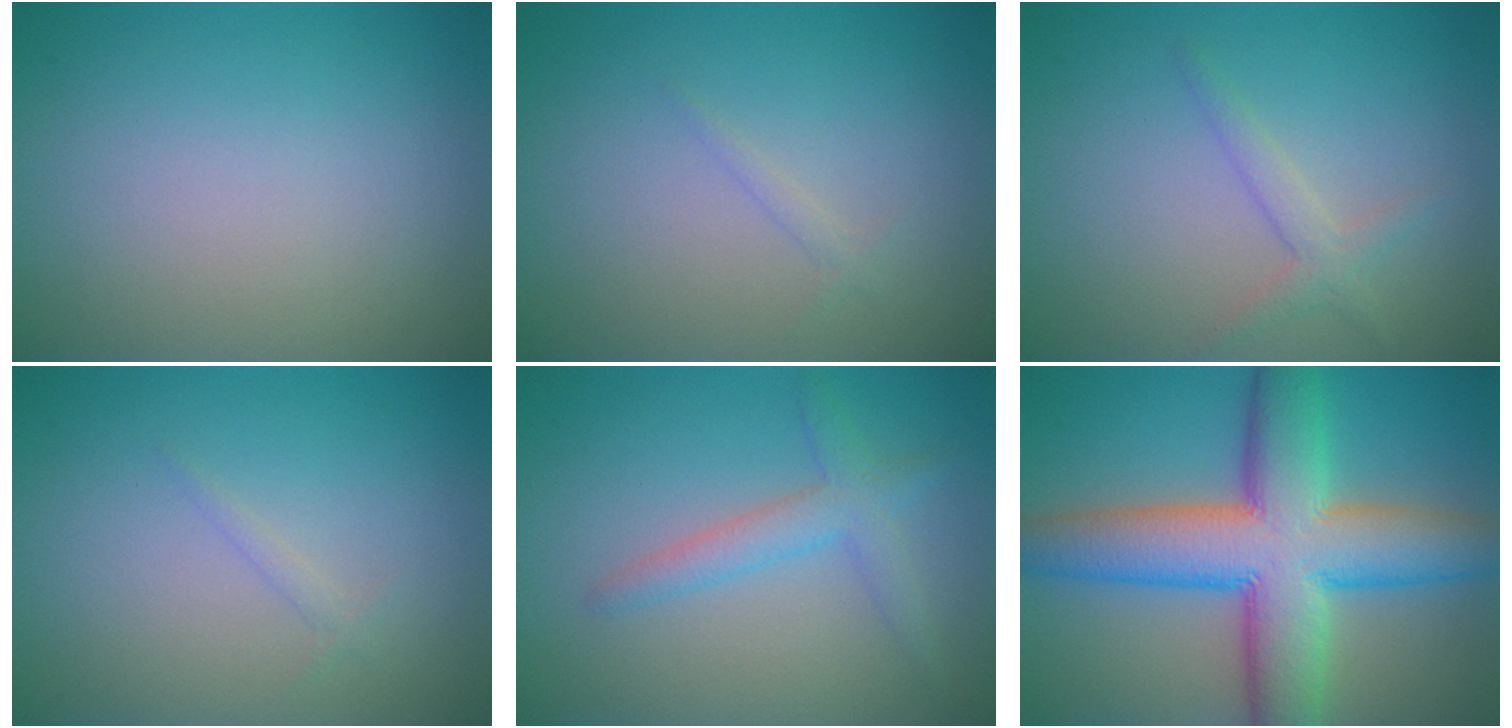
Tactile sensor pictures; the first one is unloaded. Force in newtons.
{"total": 0.6, "press": 0.6, "slide": 0.1}
{"total": 1.8, "press": 1.8, "slide": 0.1}
{"total": 0.6, "press": 0.6, "slide": 0.1}
{"total": 2.6, "press": 2.6, "slide": 0.2}
{"total": 11.8, "press": 11.8, "slide": 0.3}